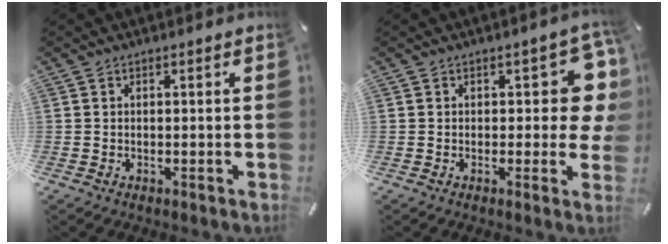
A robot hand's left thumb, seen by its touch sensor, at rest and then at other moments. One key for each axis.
{"total": 9.7, "fx": 2.3, "fy": 4.9, "fz": 8.1, "tx": -0.083, "ty": -0.011, "tz": 0.038}